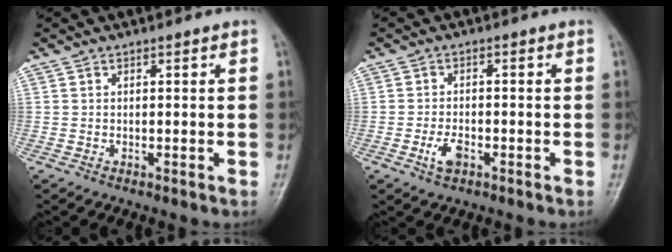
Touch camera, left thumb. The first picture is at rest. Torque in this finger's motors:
{"motor_torque": [-0.10, 0.19, 0.10, 0.04, 0.00]}